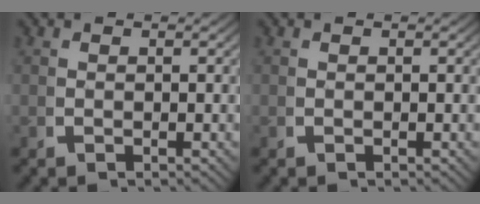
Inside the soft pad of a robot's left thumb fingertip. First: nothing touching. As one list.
[{"total": 0.0}]